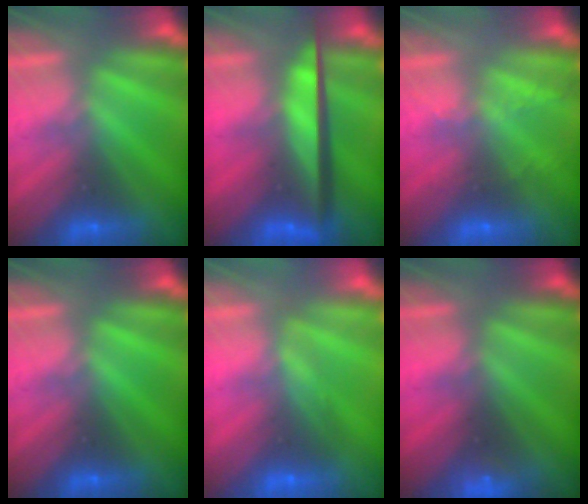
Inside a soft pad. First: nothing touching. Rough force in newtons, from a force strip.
{"total": 7.9}
{"total": 2.1}
{"total": 0.0}
{"total": 1.7}
{"total": 2.4}